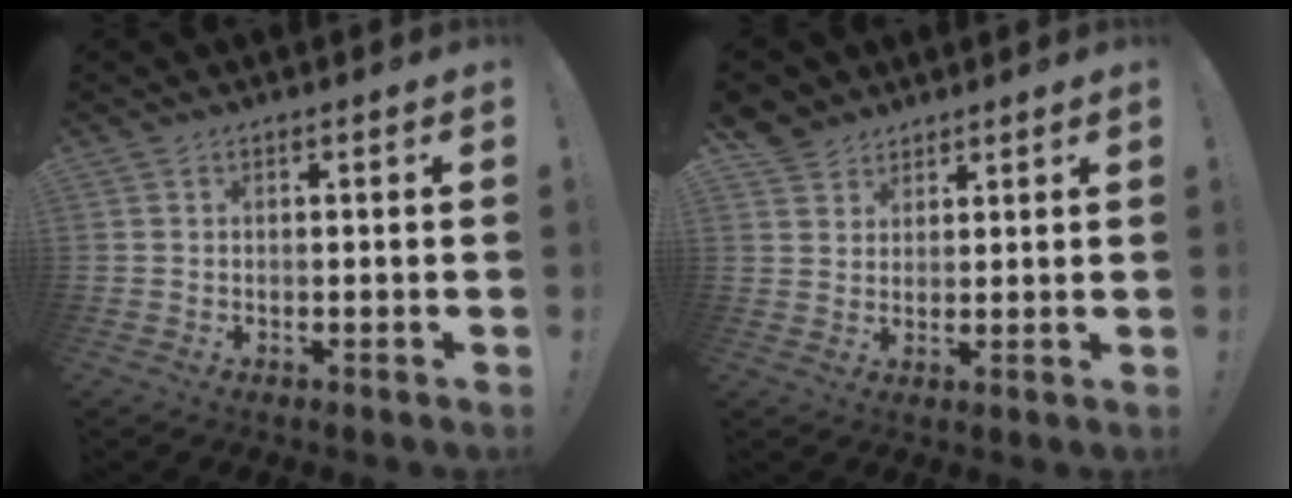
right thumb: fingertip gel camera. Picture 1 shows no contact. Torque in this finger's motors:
{"motor_torque": [-0.44, 0.37, -0.47, 0.40, 0.08]}